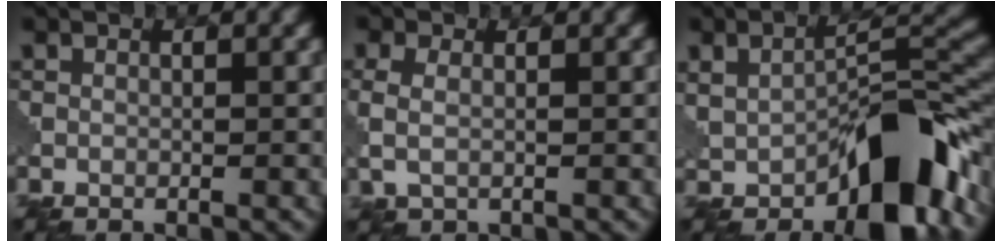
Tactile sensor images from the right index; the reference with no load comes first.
{"total": 2.3, "force": [0.1, 1.5, 1.8], "torque": [-0.046, 0.001, 0.002]}
{"total": 10.0, "force": [-3.6, 4.7, 8.1], "torque": [-0.114, 0.010, -0.060]}